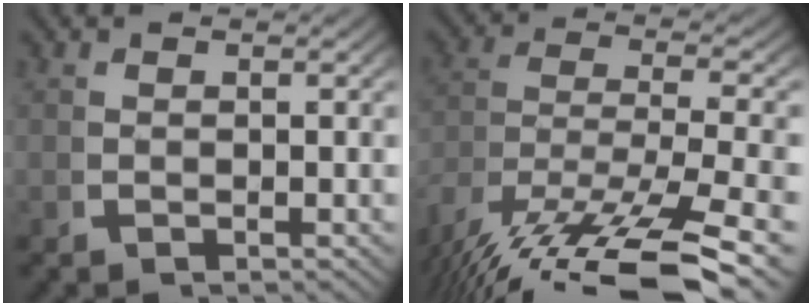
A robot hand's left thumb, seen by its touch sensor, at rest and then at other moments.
{"total": 12.3, "force": [-4.0, 7.3, 9.1], "torque": [-0.209, -0.069, -0.020]}